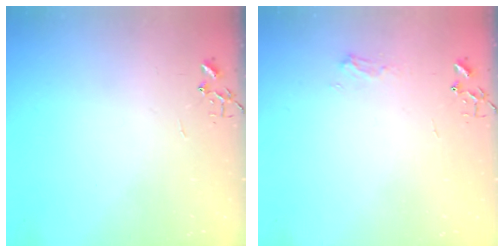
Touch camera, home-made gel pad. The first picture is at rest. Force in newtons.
{"total": 6.0, "press": 6.0, "slide": 0.7}